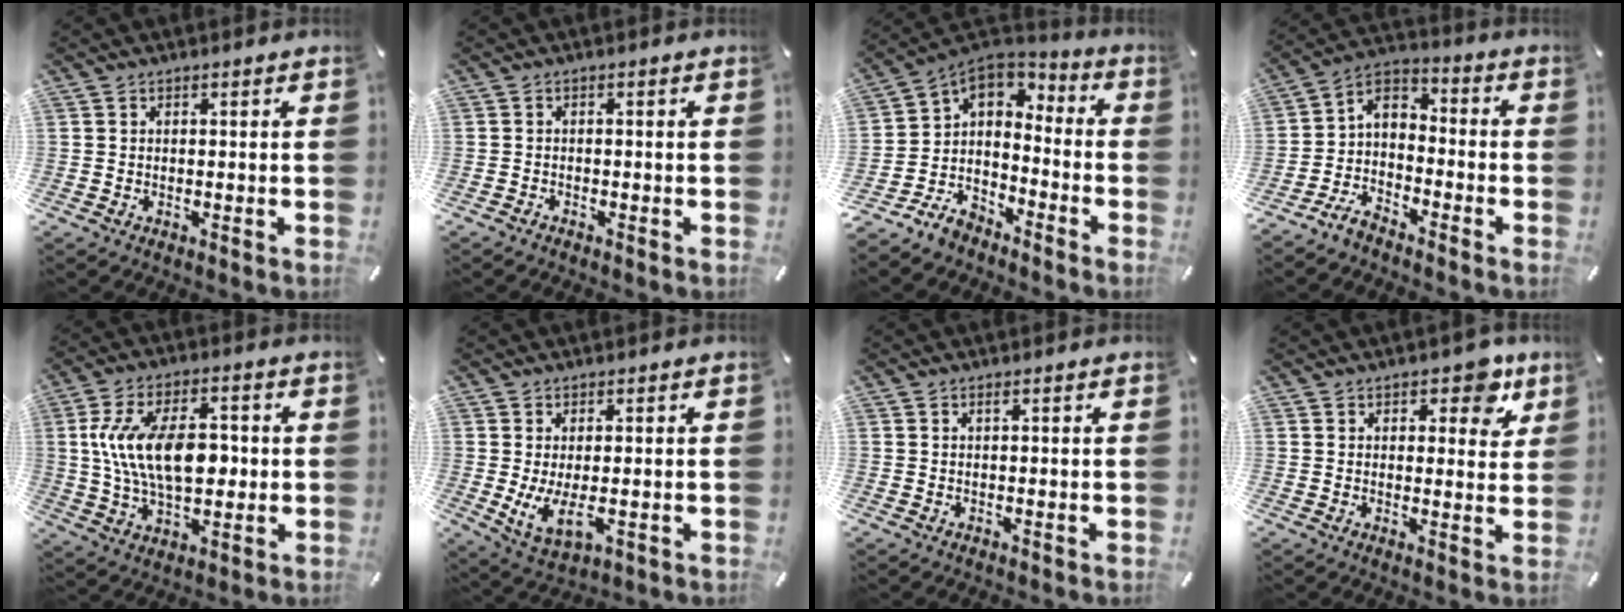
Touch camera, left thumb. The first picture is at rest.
{"total": 0.9, "force": [-0.9, 0.2, 0.1], "torque": [-0.004, 0.002, -0.018]}
{"total": 7.6, "force": [-3.6, 6.3, 2.3], "torque": [-0.069, 0.006, -0.069]}
{"total": 5.9, "force": [-4.5, 3.3, 2.1], "torque": [-0.052, 0.012, -0.093]}
{"total": 16.2, "force": [0.7, 9.5, 13.1], "torque": [-0.261, 0.004, 0.010]}
{"total": 7.9, "force": [-0.1, 3.6, 7.0], "torque": [-0.149, -0.021, -0.001]}
{"total": 0.7, "force": [0.2, 0.0, 0.6], "torque": [-0.011, -0.001, 0.004]}
{"total": 7.8, "force": [4.8, 4.2, 4.5], "torque": [-0.029, -0.027, 0.074]}